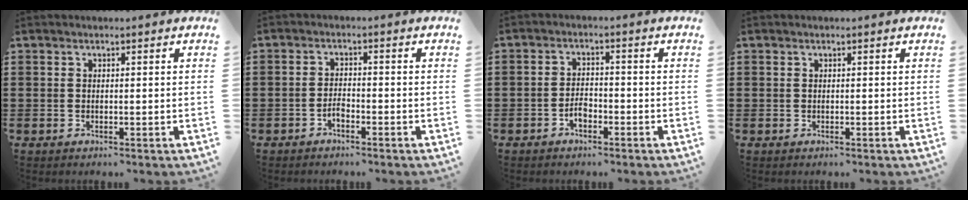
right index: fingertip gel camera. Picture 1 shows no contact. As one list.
[{"total": 1.8, "force": [-1.3, 0.7, 1.0], "torque": [-0.023, 0.001, -0.026]}, {"total": 2.5, "force": [-1.5, 1.3, 1.5], "torque": [-0.031, 0.004, -0.030]}, {"total": 0.0}]